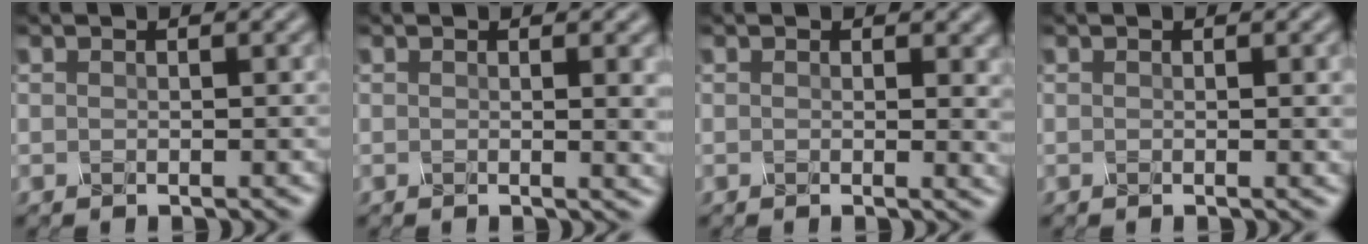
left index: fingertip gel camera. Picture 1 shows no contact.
{"total": 3.0, "force": [0.3, 1.0, 2.8], "torque": [-0.021, 0.000, 0.001]}
{"total": 2.0, "force": [0.4, 0.7, 1.8], "torque": [-0.017, -0.003, 0.002]}
{"total": 1.4, "force": [0.1, 0.4, 1.3], "torque": [-0.012, 0.002, -0.002]}